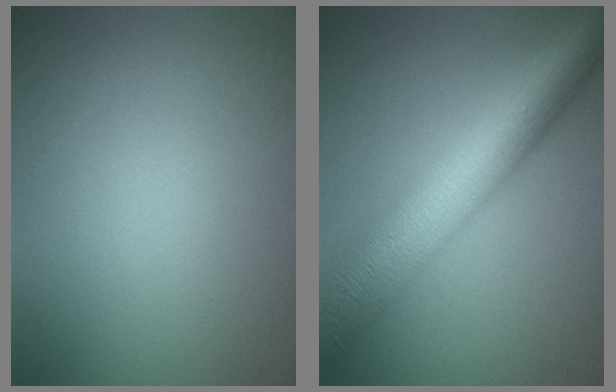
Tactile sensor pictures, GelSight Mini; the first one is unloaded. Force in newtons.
{"total": 10.6, "press": 10.6, "slide": 0.0}